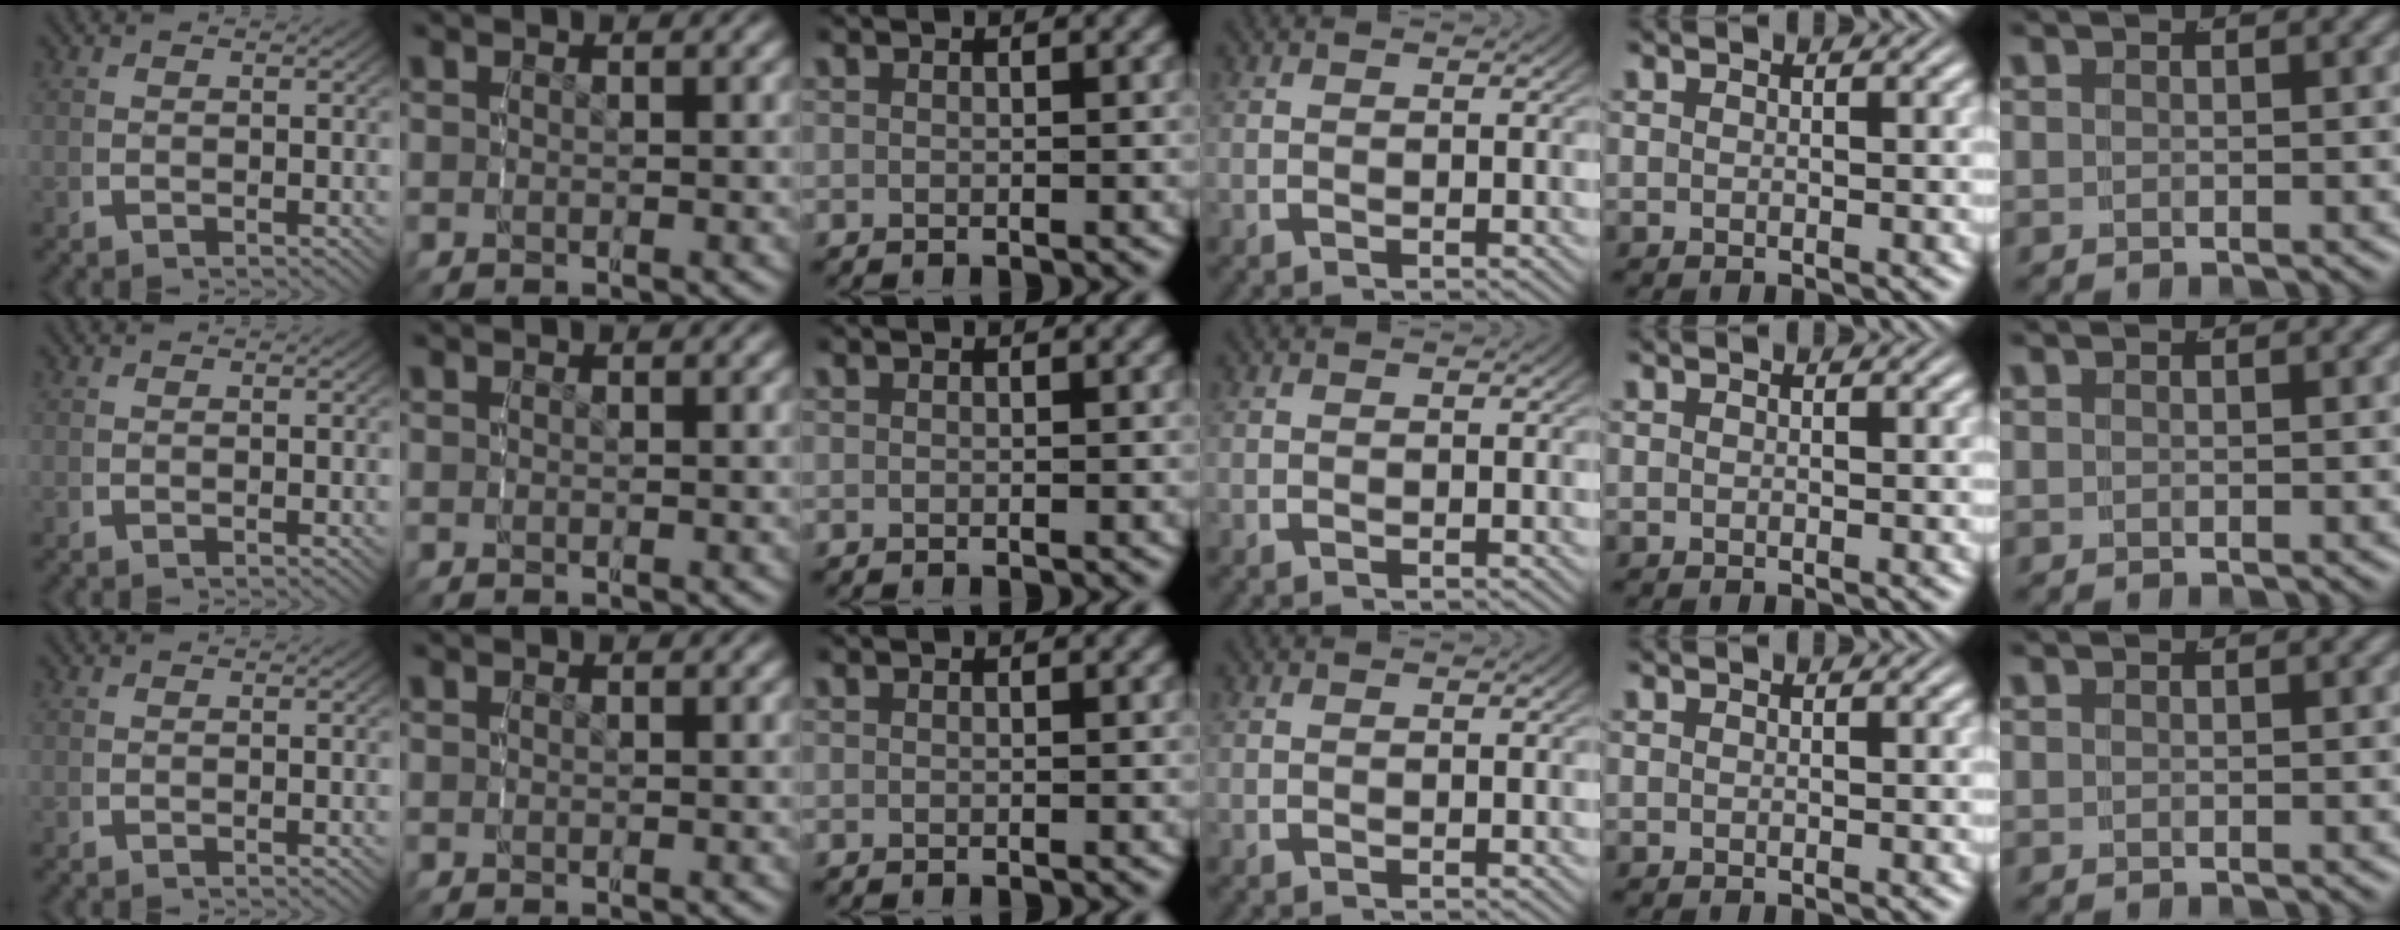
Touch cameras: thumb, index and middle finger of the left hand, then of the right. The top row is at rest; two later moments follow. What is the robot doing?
{"motion": "reach", "object": "jacket"}